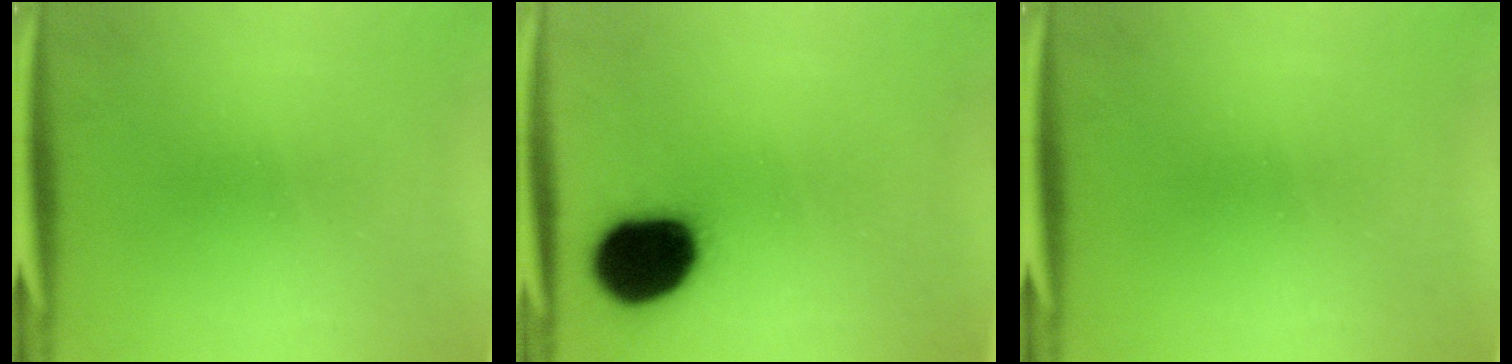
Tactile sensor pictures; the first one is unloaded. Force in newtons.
{"total": 17.0}
{"total": 0.0}